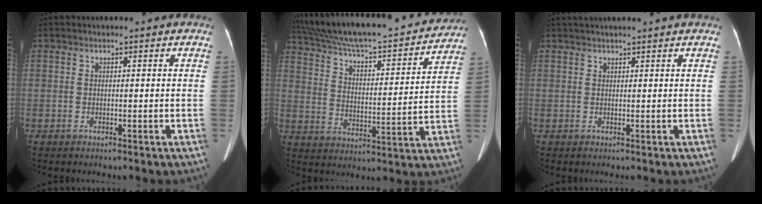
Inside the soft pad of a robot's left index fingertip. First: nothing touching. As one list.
[{"total": 27.3, "force": [24.5, 4.4, 11.3], "torque": [-0.200, -0.006, 0.343]}, {"total": 5.8, "force": [5.1, -0.4, 2.6], "torque": [-0.035, 0.038, 0.072]}]